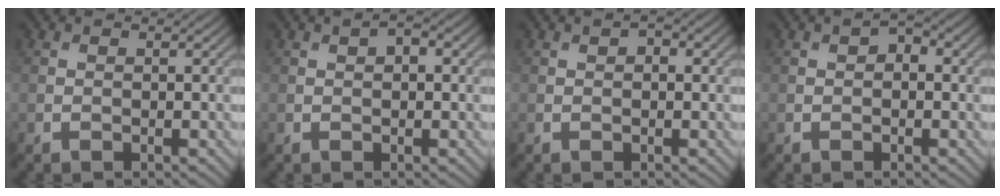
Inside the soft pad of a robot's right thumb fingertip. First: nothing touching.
{"total": 1.9, "force": [0.6, 0.8, 1.6], "torque": [-0.026, 0.003, 0.011]}
{"total": 1.3, "force": [0.4, 0.6, 1.1], "torque": [-0.017, 0.002, 0.005]}
{"total": 1.5, "force": [0.1, 0.8, 1.2], "torque": [-0.018, 0.003, 0.000]}